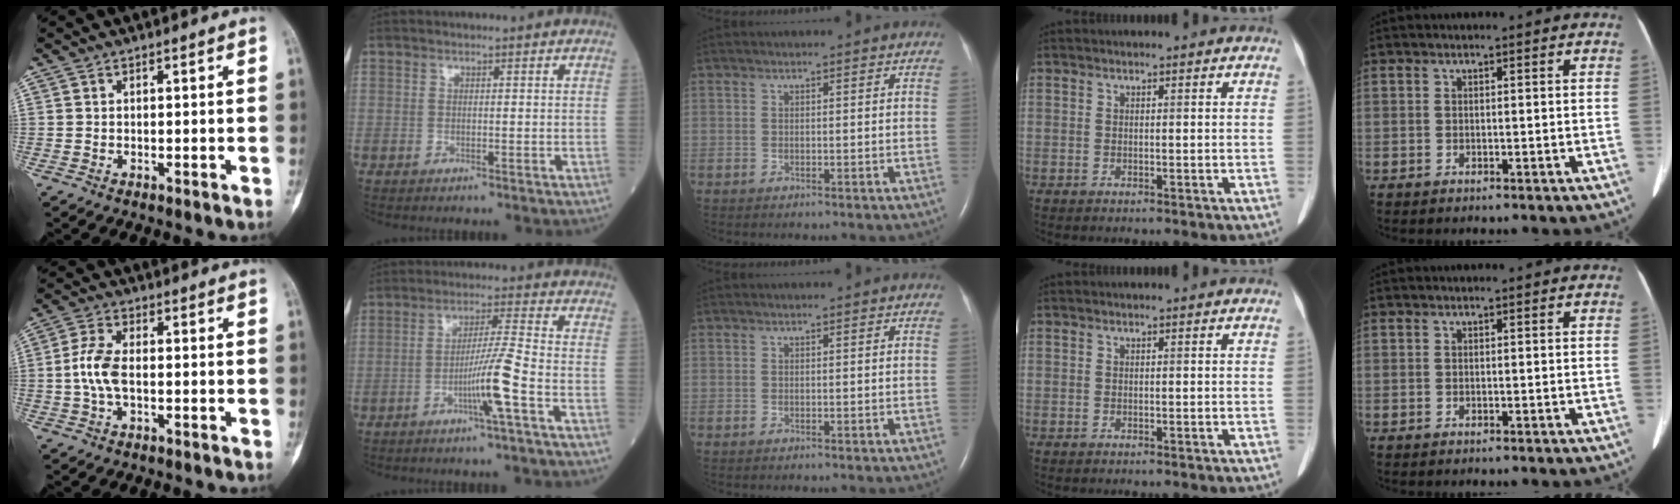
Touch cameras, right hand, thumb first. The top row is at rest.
{"thumb": {"total": 6.2, "force": [-0.7, 3.2, 5.2], "torque": [-0.121, 0.017, -0.017]}, "index": {"total": 6.9, "force": [-2.7, -1.3, 6.2], "torque": [-0.117, -0.001, -0.048]}}